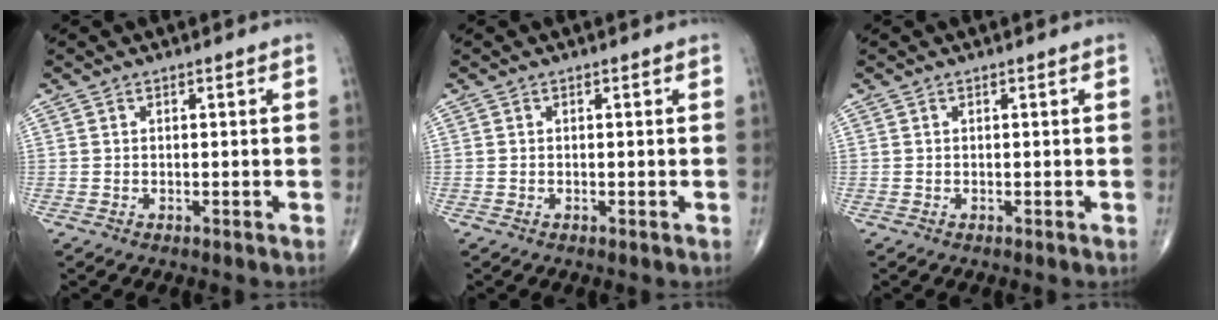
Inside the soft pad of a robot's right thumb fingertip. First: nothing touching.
{"total": 0.0}
{"total": 0.0}